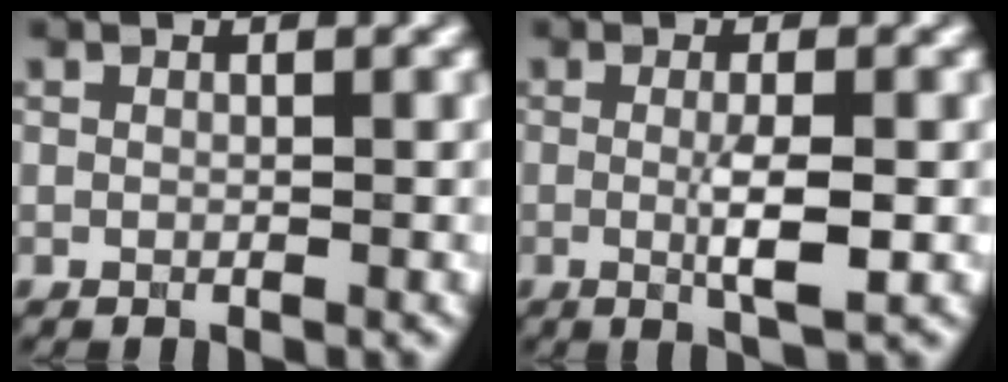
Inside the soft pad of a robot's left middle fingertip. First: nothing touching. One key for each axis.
{"total": 3.3, "fx": -0.3, "fy": 0.5, "fz": 3.3, "tx": -0.061, "ty": -0.008, "tz": -0.003}